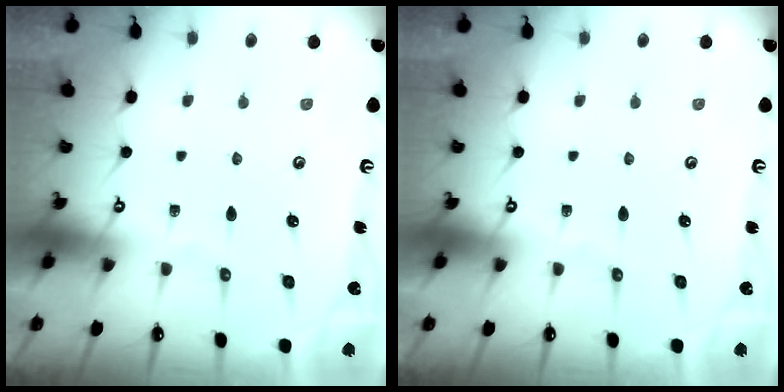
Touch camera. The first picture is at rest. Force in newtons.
{"total": 0.0}